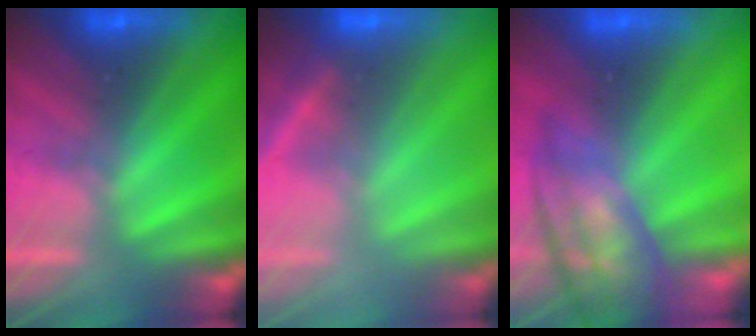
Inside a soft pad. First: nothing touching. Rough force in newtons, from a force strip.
{"total": 2.4}
{"total": 7.8}